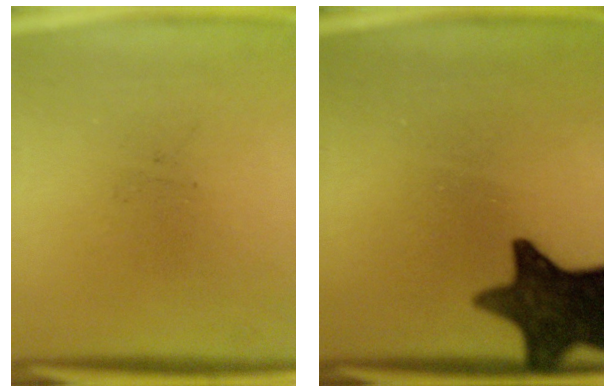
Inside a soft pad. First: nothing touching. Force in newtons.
{"total": 13.9}